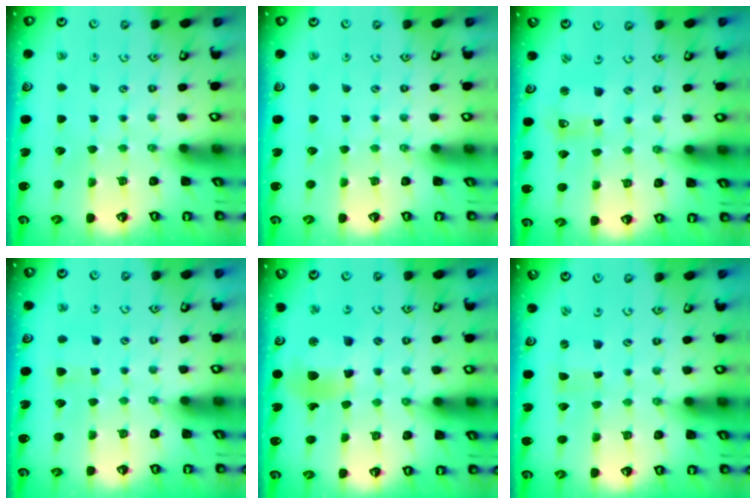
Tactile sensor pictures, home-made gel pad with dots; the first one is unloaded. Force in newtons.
{"total": 0.0}
{"total": 3.2, "press": 3.2, "slide": 0.4}
{"total": 4.8, "press": 4.7, "slide": 0.7}
{"total": 11.2, "press": 11.1, "slide": 1.5}
{"total": 0.0}